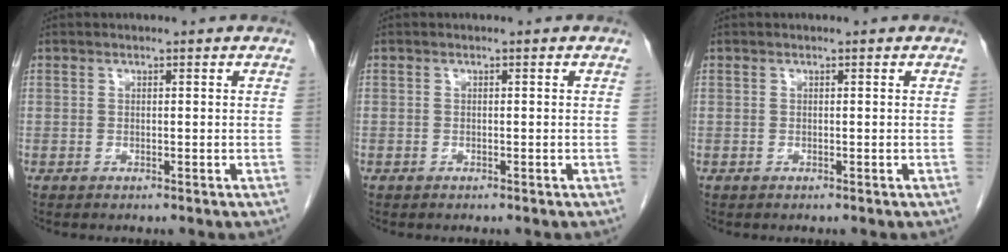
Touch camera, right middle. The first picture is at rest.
{"total": 0.0}
{"total": 0.0}